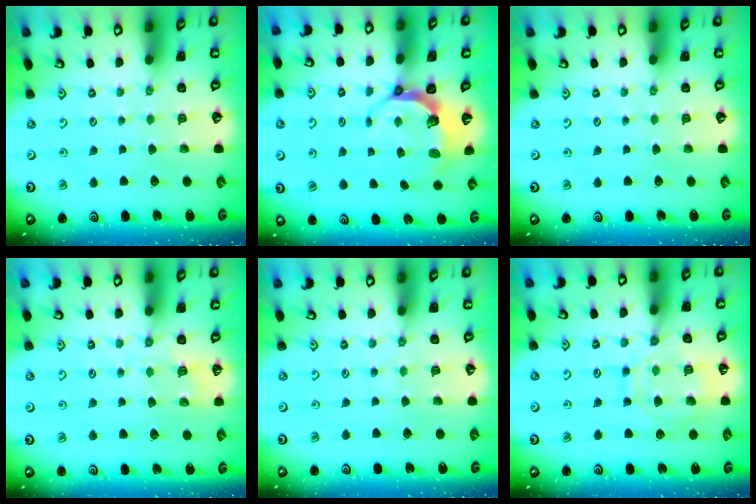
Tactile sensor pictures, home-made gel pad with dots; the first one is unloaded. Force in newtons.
{"total": 7.0, "press": 5.8, "slide": 3.9}
{"total": 0.0}
{"total": 4.7, "press": 4.6, "slide": 1.2}
{"total": 2.9, "press": 2.9, "slide": 0.5}
{"total": 14.5, "press": 14.5, "slide": 1.3}